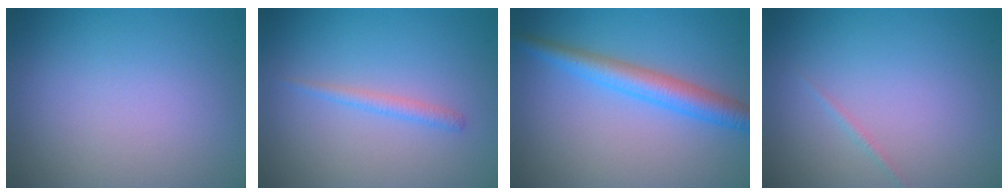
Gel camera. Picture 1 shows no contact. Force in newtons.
{"total": 1.2, "press": 1.2, "slide": 0.0}
{"total": 3.9, "press": 3.9, "slide": 0.2}
{"total": 0.5, "press": 0.5, "slide": 0.0}